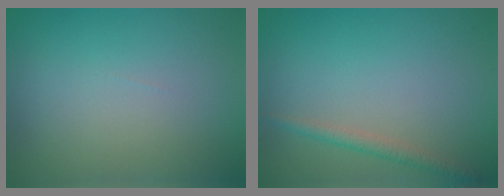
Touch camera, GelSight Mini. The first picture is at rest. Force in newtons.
{"total": 1.6, "press": 1.6, "slide": 0.0}